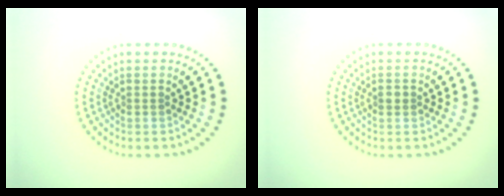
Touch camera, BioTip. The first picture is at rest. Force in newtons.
{"total": 1.1, "press": 1.1, "slide": 0.1}